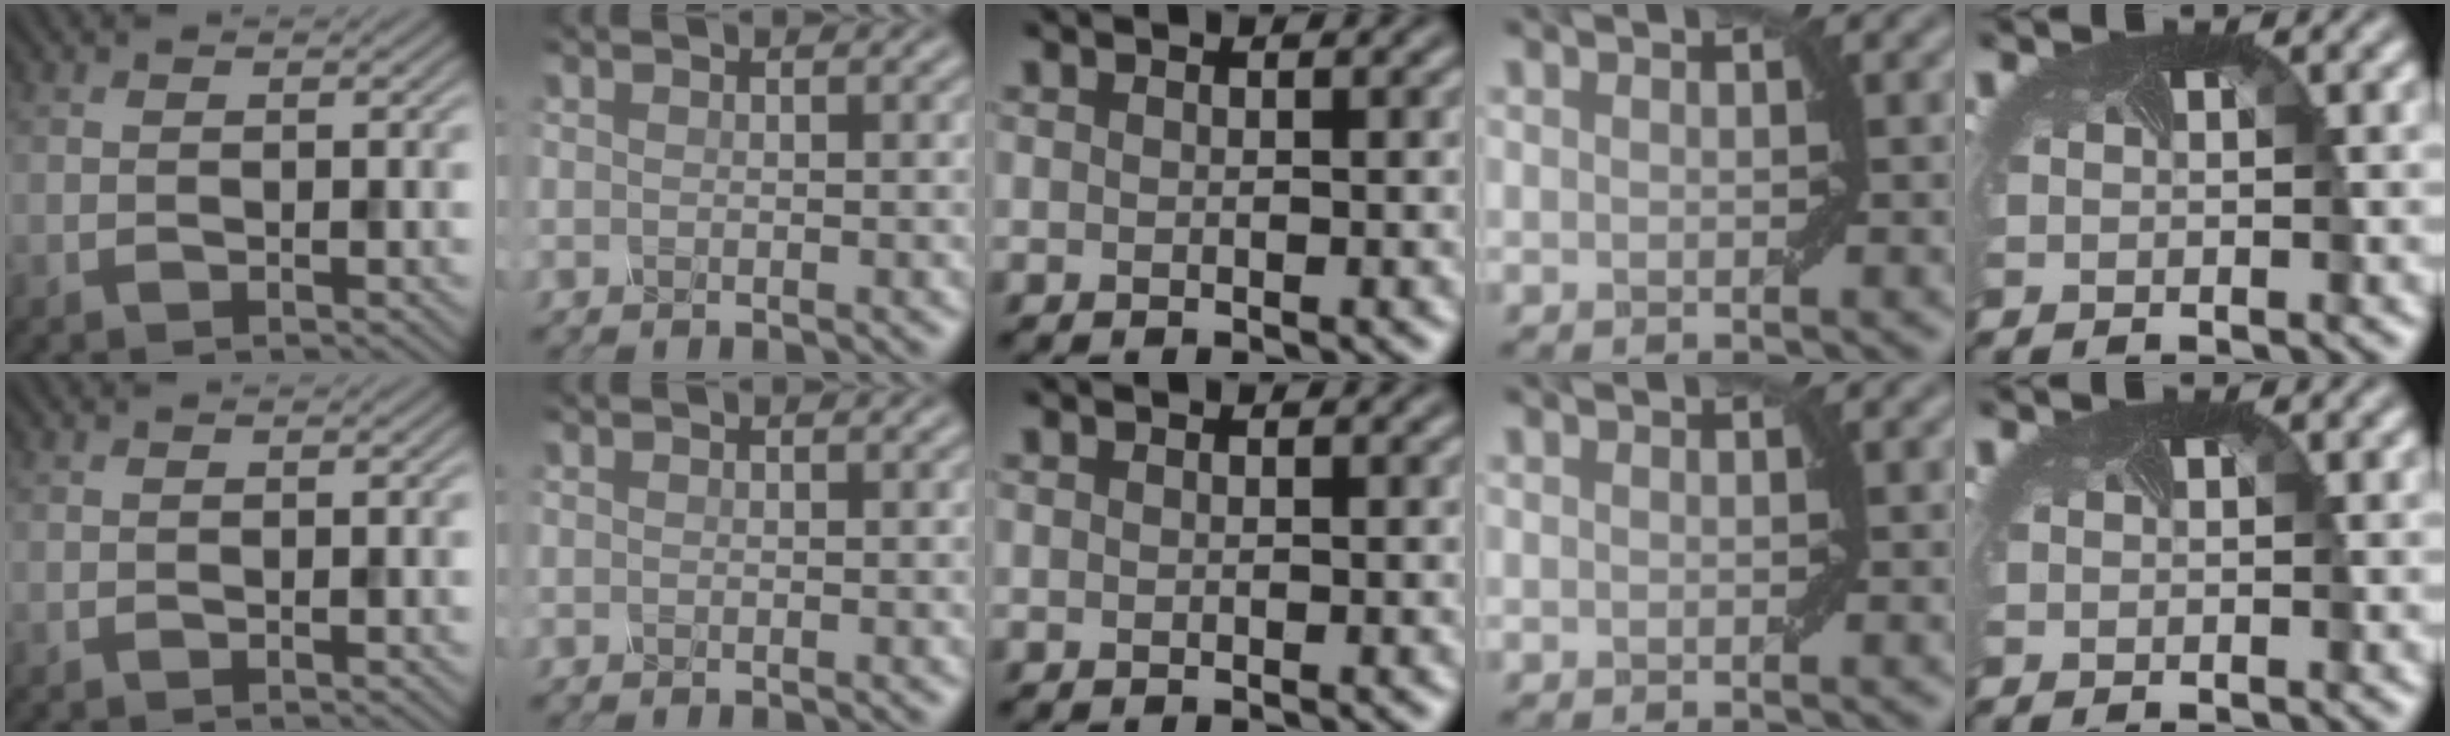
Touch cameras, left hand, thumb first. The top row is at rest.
{}